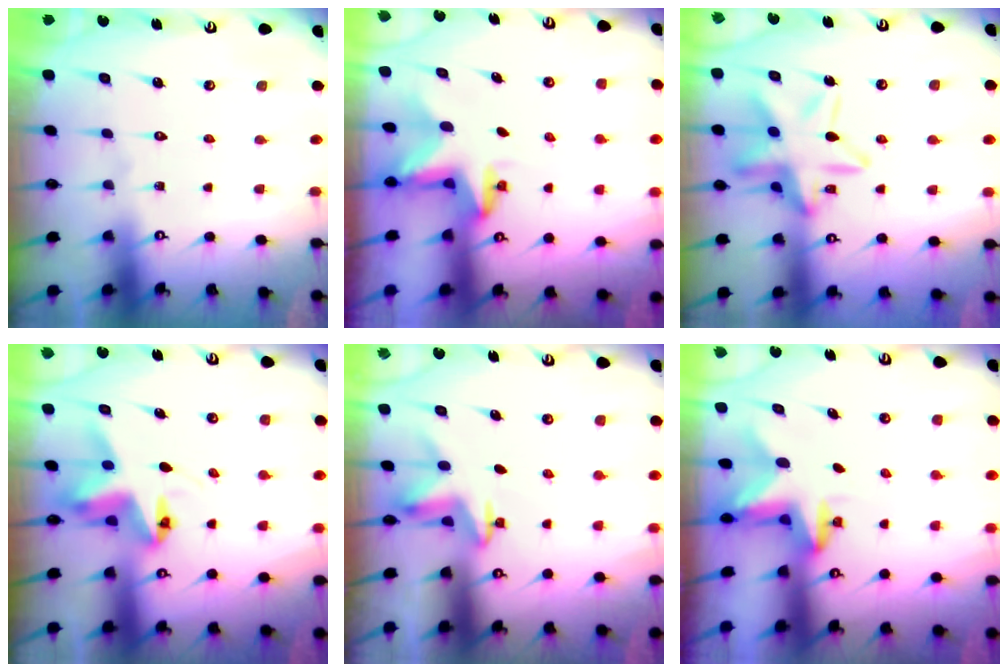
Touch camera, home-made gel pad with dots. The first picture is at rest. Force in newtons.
{"total": 2.9, "press": 2.9, "slide": 0.2}
{"total": 15.9, "press": 15.9, "slide": 1.3}
{"total": 4.9, "press": 4.9, "slide": 0.3}
{"total": 4.1, "press": 4.0, "slide": 0.9}
{"total": 2.7, "press": 2.7, "slide": 0.5}